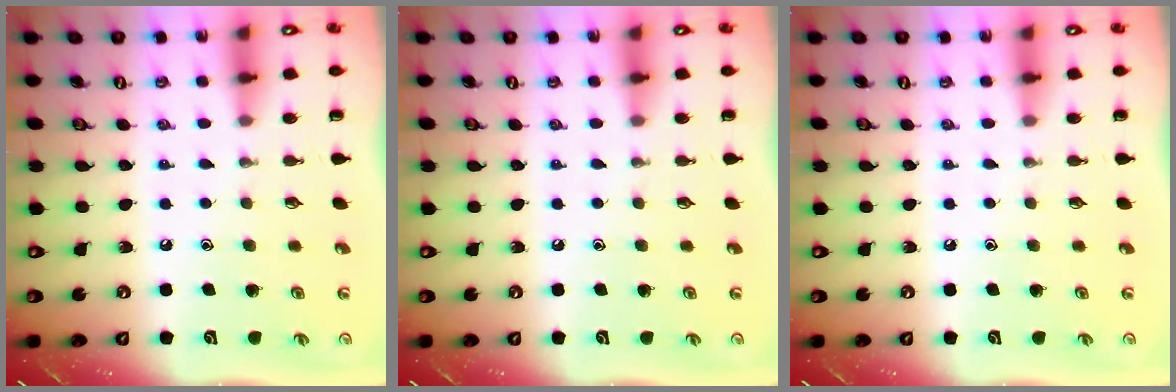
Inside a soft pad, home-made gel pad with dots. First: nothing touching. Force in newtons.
{"total": 0.0}
{"total": 0.0}